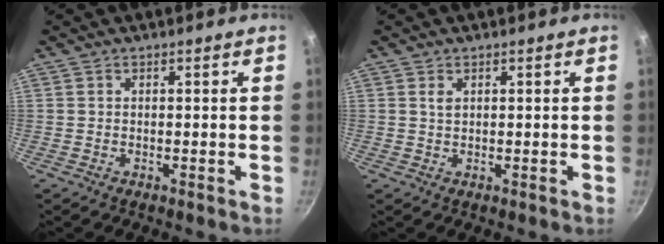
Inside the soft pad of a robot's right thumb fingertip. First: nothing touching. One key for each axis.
{"total": 1.2, "fx": 0.6, "fy": 0.6, "fz": 0.8, "tx": -0.015, "ty": -0.001, "tz": 0.011}